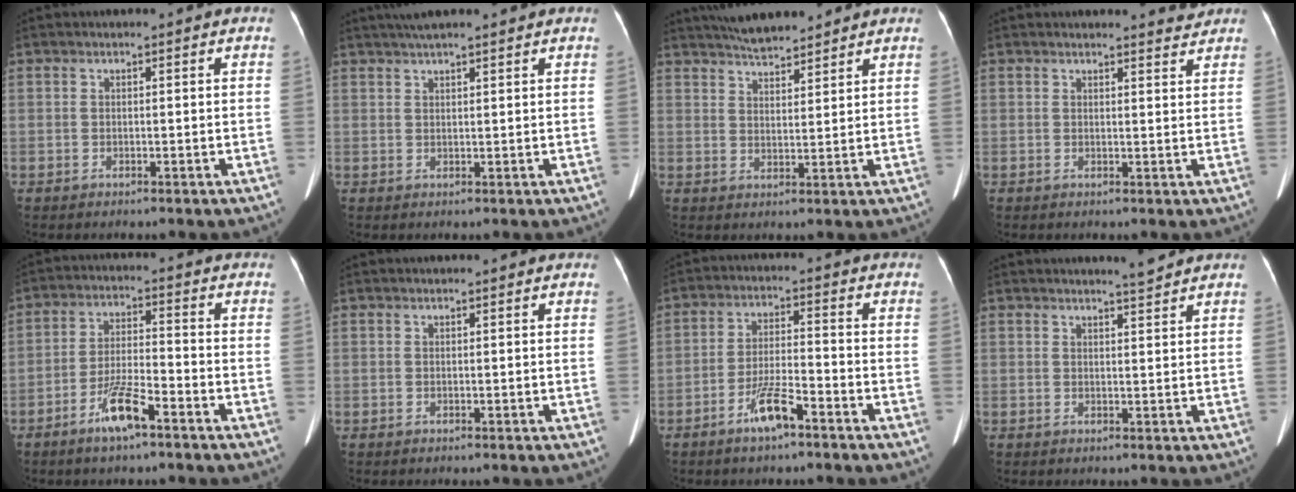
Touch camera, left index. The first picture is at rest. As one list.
[{"total": 5.2, "force": [4.2, 0.3, 3.0], "torque": [-0.046, 0.023, 0.068]}, {"total": 7.0, "force": [6.4, 1.3, 2.6], "torque": [-0.047, 0.013, 0.108]}, {"total": 2.8, "force": [2.8, 0.3, 0.2], "torque": [-0.006, -0.010, 0.025]}, {"total": 7.0, "force": [-4.6, 1.0, 5.1], "torque": [-0.109, -0.007, -0.085]}, {"total": 0.0}, {"total": 6.1, "force": [-4.2, 0.9, 4.4], "torque": [-0.095, -0.006, -0.078]}, {"total": 2.0, "force": [1.8, -0.5, 0.5], "torque": [-0.013, -0.013, 0.029]}]